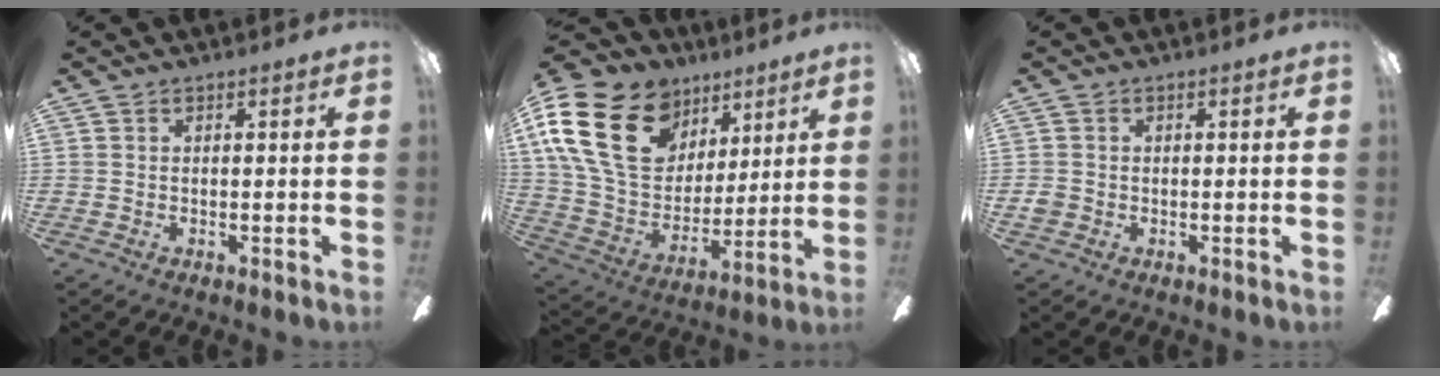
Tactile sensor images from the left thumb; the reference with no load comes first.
{"total": 25.2, "force": [11.2, 17.3, 14.4], "torque": [-0.301, -0.037, 0.216]}
{"total": 1.9, "force": [-0.4, 1.7, 0.6], "torque": [-0.010, 0.004, -0.009]}